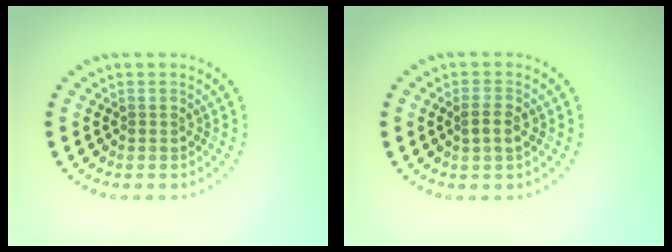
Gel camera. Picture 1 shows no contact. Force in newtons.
{"total": 2.0, "press": 1.9, "slide": 0.6}